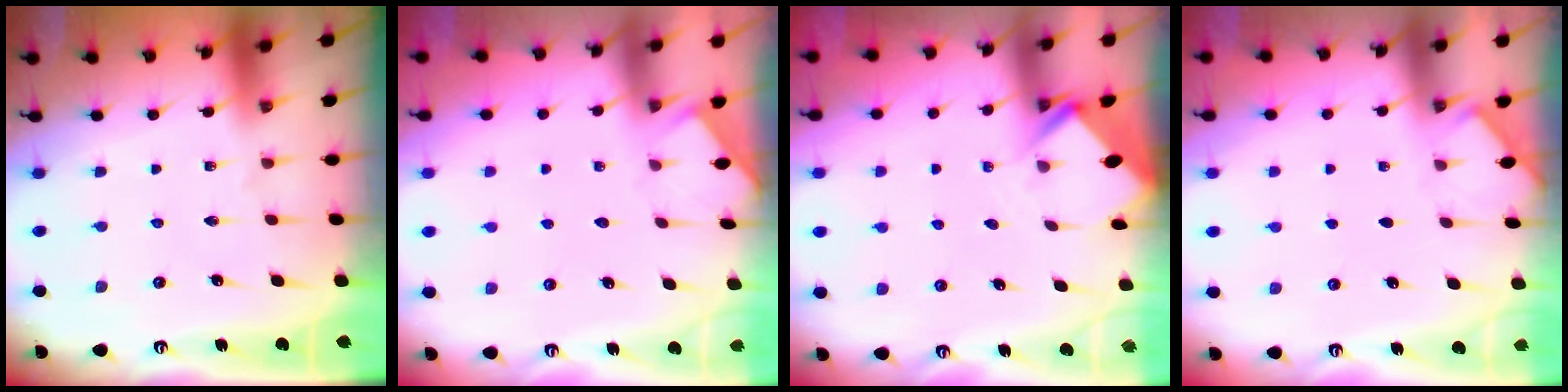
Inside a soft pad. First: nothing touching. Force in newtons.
{"total": 1.2, "press": 1.2, "slide": 0.2}
{"total": 2.7, "press": 2.7, "slide": 0.2}
{"total": 2.0, "press": 1.9, "slide": 0.3}